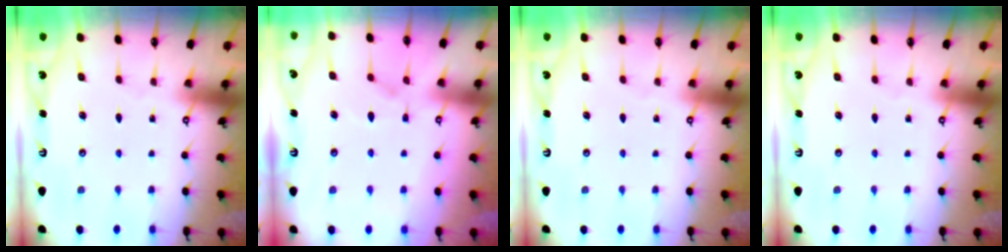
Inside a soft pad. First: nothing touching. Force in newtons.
{"total": 1.3, "press": 0.0, "slide": 1.3}
{"total": 0.0}
{"total": 0.0}